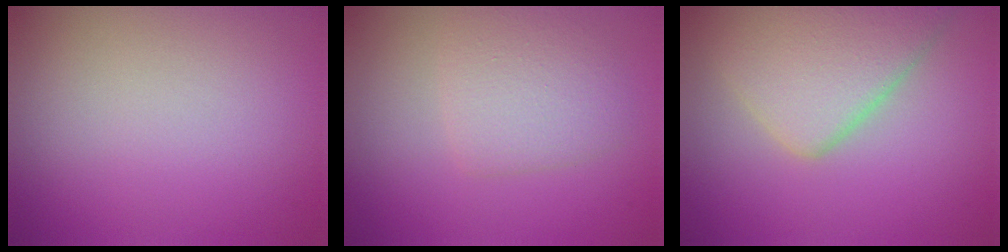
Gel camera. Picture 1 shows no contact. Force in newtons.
{"total": 2.9, "press": 2.9, "slide": 0.2}
{"total": 6.5, "press": 6.5, "slide": 0.1}